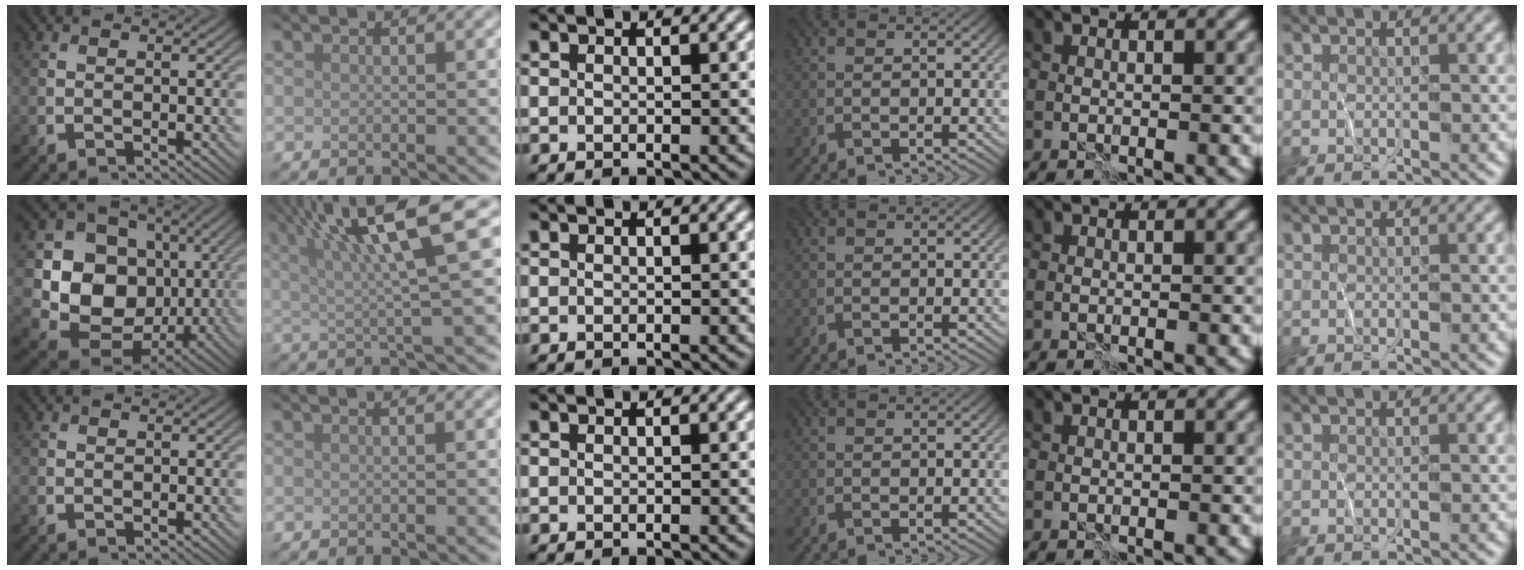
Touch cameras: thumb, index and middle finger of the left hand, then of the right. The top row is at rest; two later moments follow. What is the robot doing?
{"motion": "wrap", "object": "plastic wrap"}